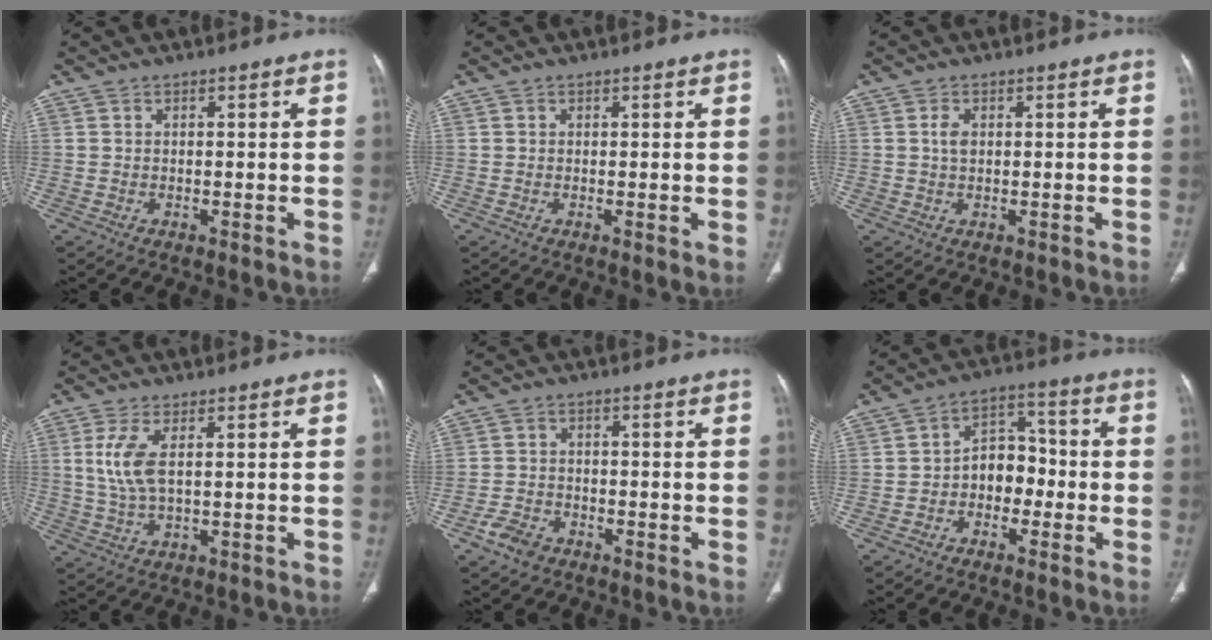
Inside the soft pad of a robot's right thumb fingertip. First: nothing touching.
{"total": 0.9, "force": [0.3, 0.3, 0.8], "torque": [-0.016, -0.005, 0.002]}
{"total": 1.9, "force": [0.4, 1.2, 1.5], "torque": [-0.028, 0.001, 0.008]}
{"total": 6.5, "force": [1.5, 2.6, 5.8], "torque": [-0.144, -0.005, 0.037]}
{"total": 4.0, "force": [-2.6, 2.5, 1.6], "torque": [-0.030, 0.013, -0.046]}
{"total": 7.7, "force": [-1.9, 5.7, 4.8], "torque": [-0.035, 0.039, -0.045]}